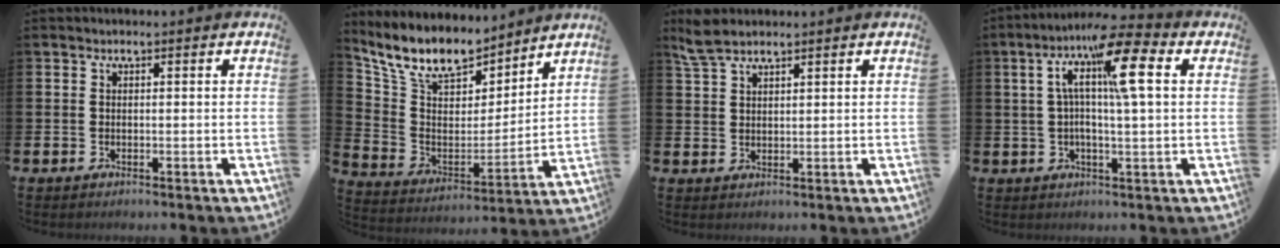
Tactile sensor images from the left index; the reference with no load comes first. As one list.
[{"total": 12.0, "force": [10.6, 4.4, 3.7], "torque": [-0.125, -0.060, 0.192]}, {"total": 4.0, "force": [3.5, 1.4, 1.5], "torque": [-0.038, -0.005, 0.066]}, {"total": 11.7, "force": [4.3, 2.3, 10.7], "torque": [-0.207, 0.001, 0.068]}]